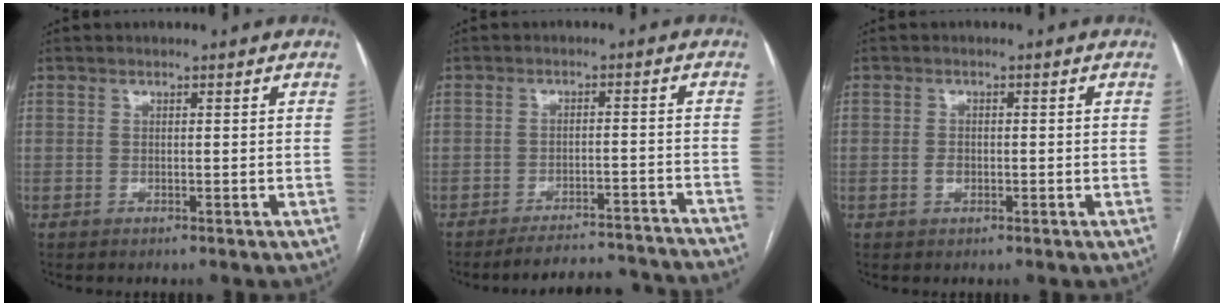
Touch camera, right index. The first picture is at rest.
{"total": 16.0, "force": [-15.6, 0.1, 3.6], "torque": [-0.040, -0.005, -0.194]}
{"total": 1.6, "force": [-0.5, 1.1, 1.1], "torque": [-0.021, 0.003, -0.006]}